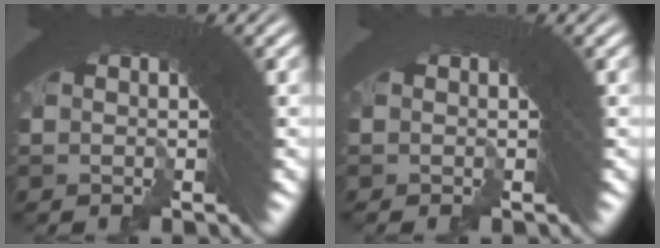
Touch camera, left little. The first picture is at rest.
{"total": 0.6, "force": [-0.6, -0.1, -0.2], "torque": [0.011, 0.007, -0.014]}